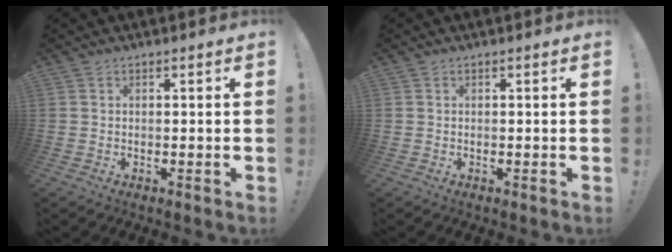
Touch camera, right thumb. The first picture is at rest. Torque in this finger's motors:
{"motor_torque": [0.00, 0.00, 0.01, -0.01, 0.00]}